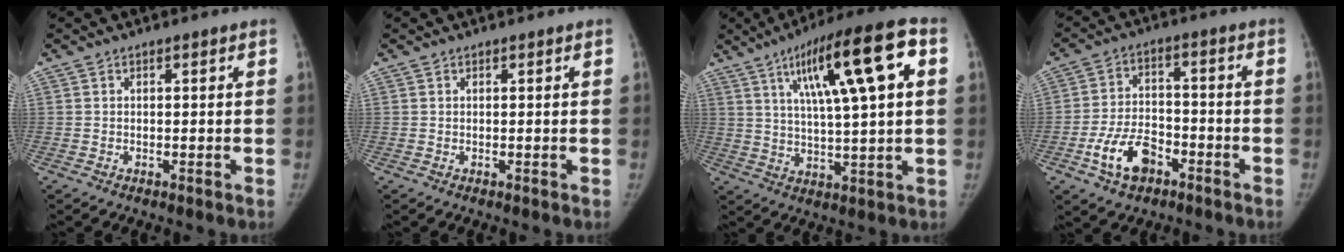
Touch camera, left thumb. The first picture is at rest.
{"total": 0.0}
{"total": 18.8, "force": [6.4, 3.7, 17.3], "torque": [-0.273, 0.009, 0.099]}
{"total": 9.6, "force": [-5.1, 5.9, 5.7], "torque": [-0.096, 0.030, -0.089]}